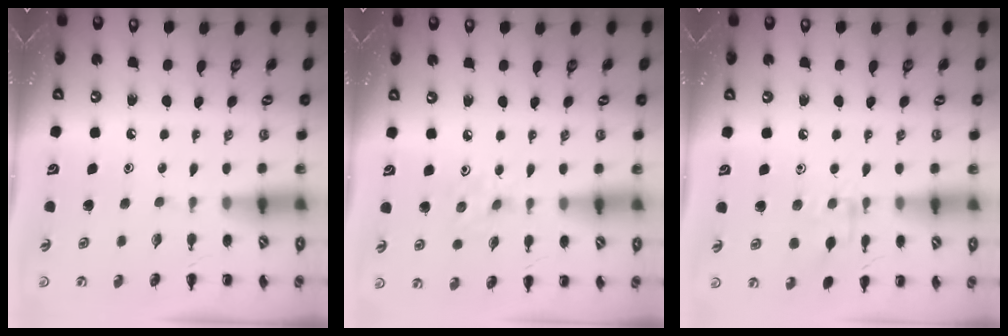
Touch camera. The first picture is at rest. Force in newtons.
{"total": 4.0, "press": 3.8, "slide": 1.3}
{"total": 7.4, "press": 7.3, "slide": 1.4}